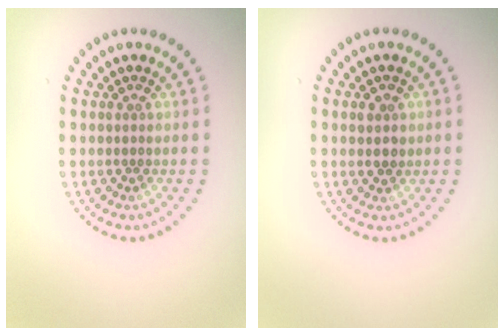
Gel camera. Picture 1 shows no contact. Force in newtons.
{"total": 1.7, "press": 1.5, "slide": 0.7}